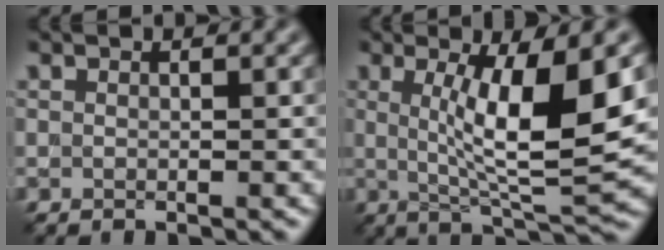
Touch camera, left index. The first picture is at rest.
{"total": 9.1, "force": [1.0, 1.8, 8.9], "torque": [-0.138, -0.015, 0.027]}